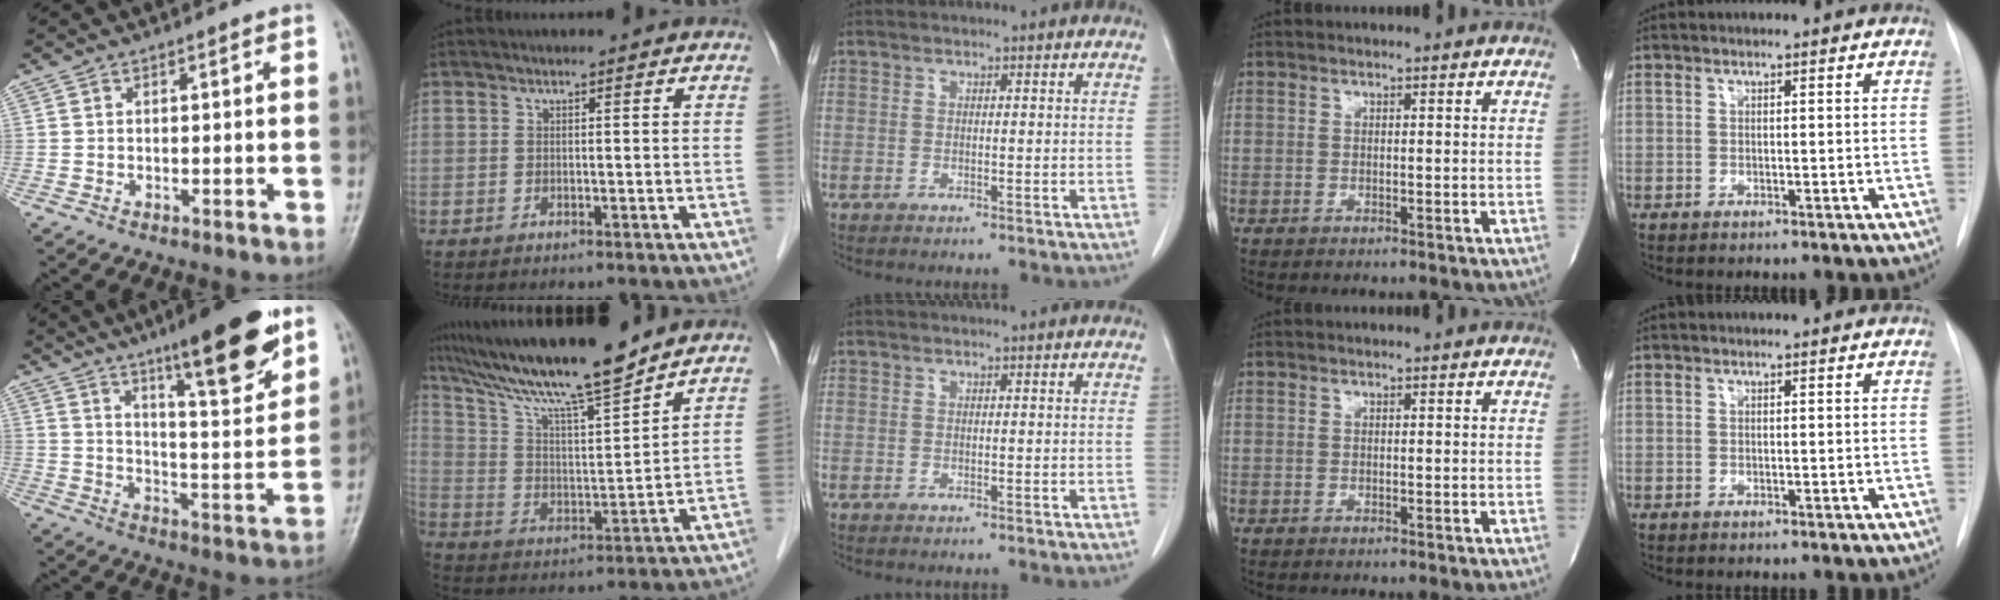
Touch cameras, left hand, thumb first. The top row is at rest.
{"thumb": {"total": 18.5, "force": [11.7, 3.7, 13.9], "torque": [-0.178, -0.065, 0.181]}, "index": {"total": 16.2, "force": [13.8, -0.1, 8.5], "torque": [-0.153, 0.004, 0.241]}}